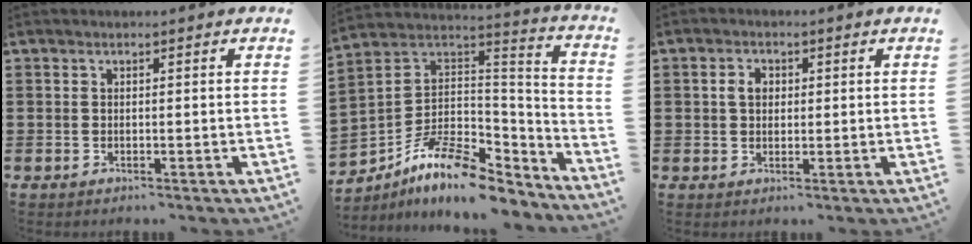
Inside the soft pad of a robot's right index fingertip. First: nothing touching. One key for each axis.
{"total": 10.6, "fx": -7.0, "fy": 5.7, "fz": 5.6, "tx": -0.118, "ty": 0.015, "tz": -0.126}
{"total": 2.7, "fx": 0.4, "fy": 2.0, "fz": 1.8, "tx": -0.041, "ty": 0.010, "tz": 0.006}